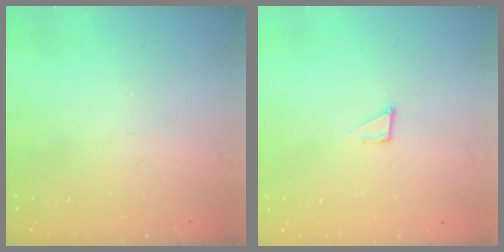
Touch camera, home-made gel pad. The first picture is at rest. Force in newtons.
{"total": 2.1, "press": 2.1, "slide": 0.1}